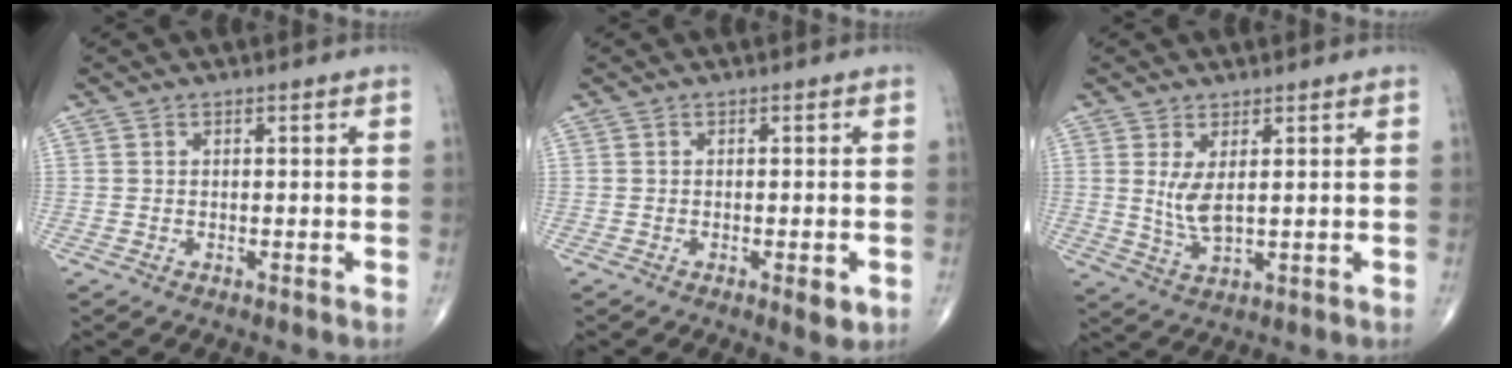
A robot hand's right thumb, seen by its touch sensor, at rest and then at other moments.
{"total": 2.6, "force": [-1.0, 0.9, 2.3], "torque": [-0.025, -0.003, -0.010]}
{"total": 4.9, "force": [1.2, 1.8, 4.4], "torque": [-0.090, -0.018, 0.033]}